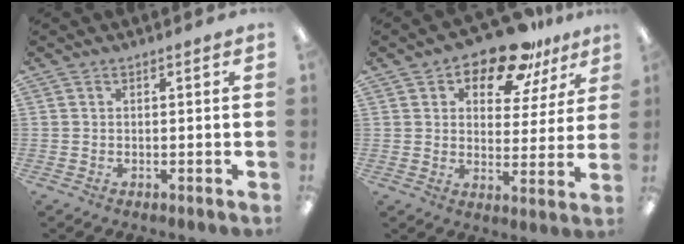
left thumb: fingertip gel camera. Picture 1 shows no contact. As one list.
[{"total": 13.0, "force": [10.0, 5.8, 5.9], "torque": [-0.089, -0.060, 0.178]}]